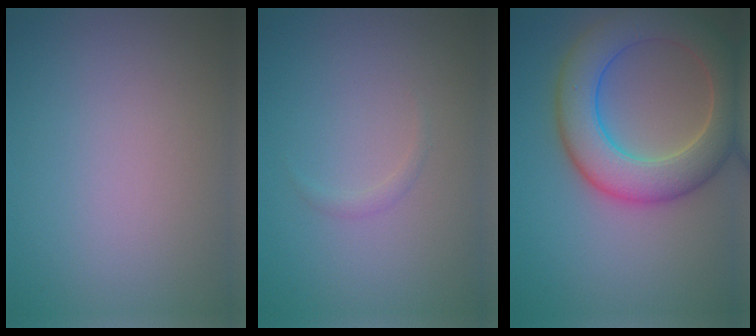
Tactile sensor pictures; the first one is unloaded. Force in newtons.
{"total": 0.6, "press": 0.6, "slide": 0.0}
{"total": 8.1, "press": 8.1, "slide": 0.5}